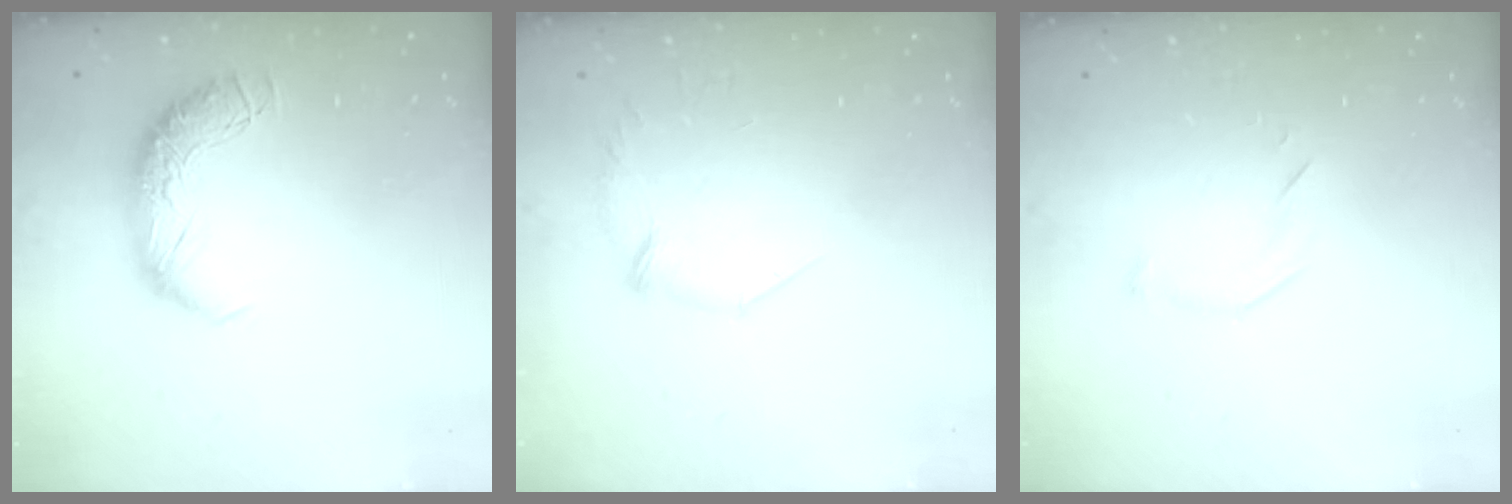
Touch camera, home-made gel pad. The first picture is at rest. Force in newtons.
{"total": 5.6, "press": 5.5, "slide": 1.1}
{"total": 7.1, "press": 7.1, "slide": 0.8}